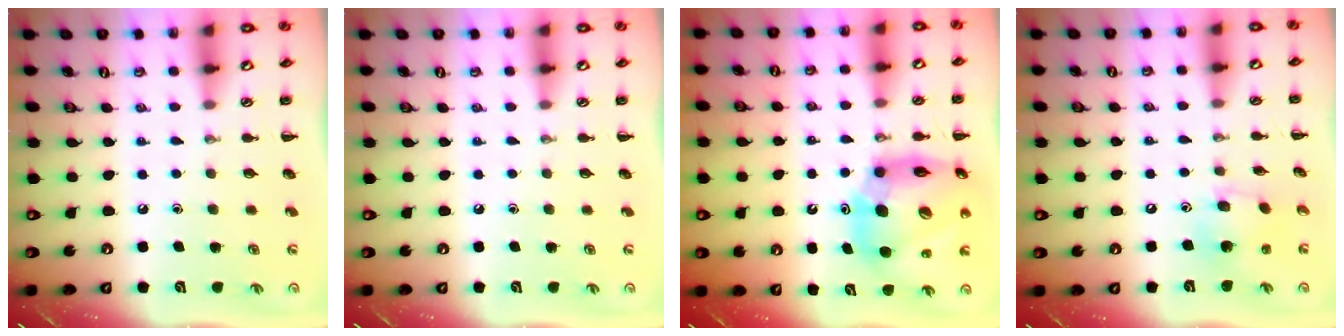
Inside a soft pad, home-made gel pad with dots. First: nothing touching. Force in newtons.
{"total": 0.0}
{"total": 17.5, "press": 16.7, "slide": 5.1}
{"total": 9.3, "press": 9.0, "slide": 2.2}